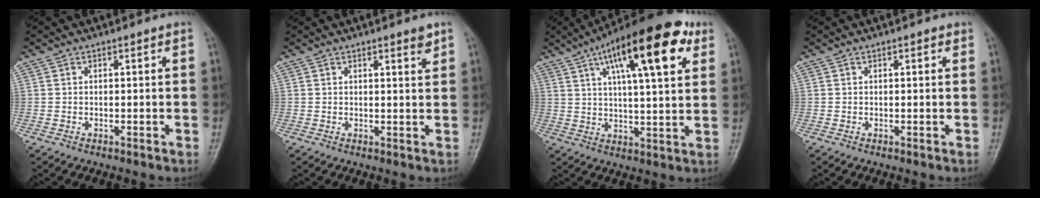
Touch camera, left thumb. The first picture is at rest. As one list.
[{"total": 2.3, "force": [1.6, 0.4, 1.6], "torque": [-0.019, -0.011, 0.022]}, {"total": 20.4, "force": [9.5, 6.2, 16.9], "torque": [-0.239, -0.006, 0.143]}, {"total": 0.9, "force": [0.5, 0.4, 0.7], "torque": [-0.007, 0.000, 0.004]}]